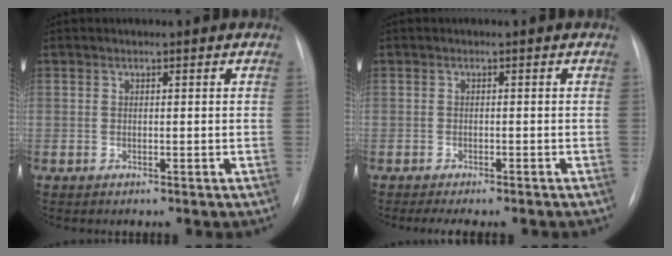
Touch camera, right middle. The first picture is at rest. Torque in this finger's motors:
{"motor_torque": [0.28, -0.22, 0.04, 0.02]}